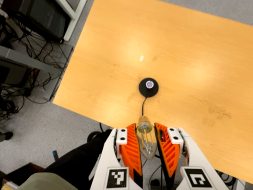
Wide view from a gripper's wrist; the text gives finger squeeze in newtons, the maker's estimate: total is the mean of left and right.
{"total": 21.2, "left": 23.7, "right": 18.7}